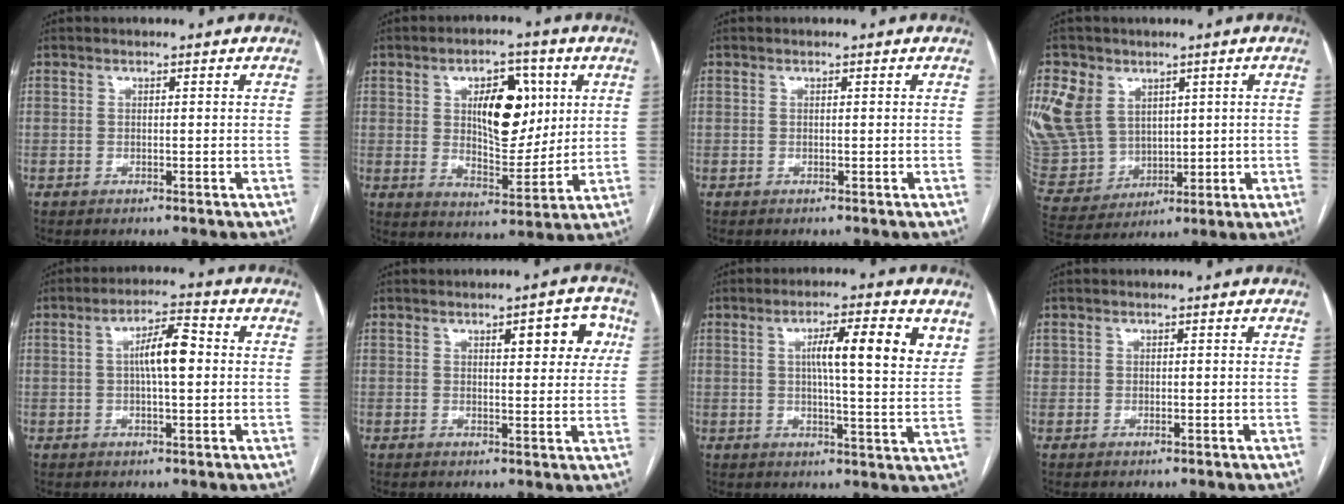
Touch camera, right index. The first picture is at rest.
{"total": 11.1, "force": [3.2, 5.1, 9.3], "torque": [-0.146, 0.007, 0.058]}
{"total": 0.0}
{"total": 15.7, "force": [5.9, 12.6, 7.2], "torque": [-0.193, 0.025, 0.140]}
{"total": 6.6, "force": [0.6, 1.5, 6.4], "torque": [-0.117, 0.016, 0.008]}
{"total": 7.1, "force": [2.5, 2.3, 6.3], "torque": [-0.070, 0.014, 0.027]}
{"total": 10.6, "force": [4.1, 1.2, 9.7], "torque": [-0.142, 0.009, 0.052]}
{"total": 1.0, "force": [0.3, 0.9, 0.2], "torque": [0.002, 0.009, 0.007]}